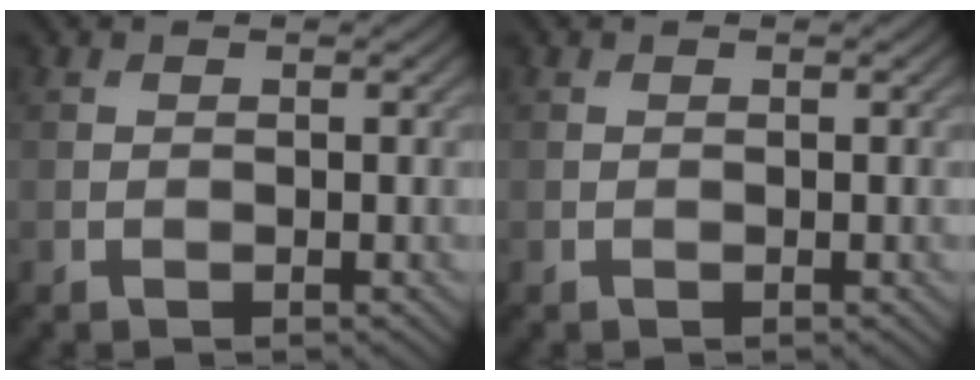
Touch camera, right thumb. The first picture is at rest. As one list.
[{"total": 0.0}]